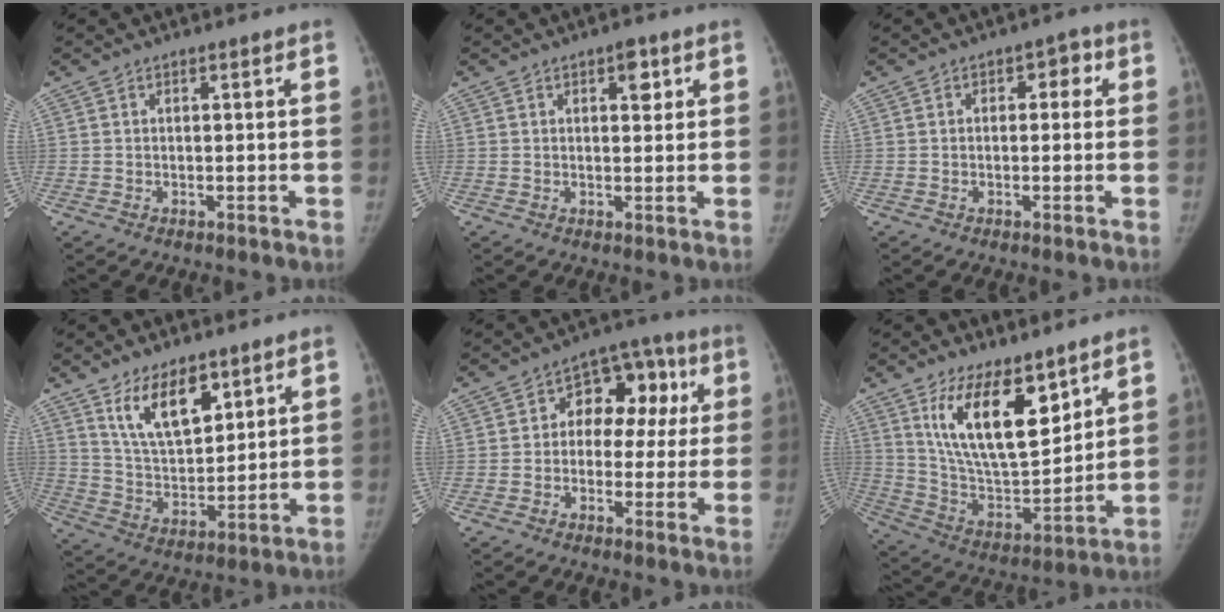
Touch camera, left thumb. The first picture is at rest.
{"total": 3.1, "force": [1.5, 1.6, 2.2], "torque": [-0.017, -0.004, 0.018]}
{"total": 3.4, "force": [0.6, 2.2, 2.5], "torque": [-0.009, 0.011, 0.000]}
{"total": 11.8, "force": [7.0, 5.7, 7.6], "torque": [-0.105, -0.047, 0.137]}
{"total": 11.8, "force": [1.7, 8.4, 8.1], "torque": [-0.052, 0.040, 0.014]}
{"total": 17.2, "force": [9.5, 7.3, 12.4], "torque": [-0.178, -0.060, 0.190]}